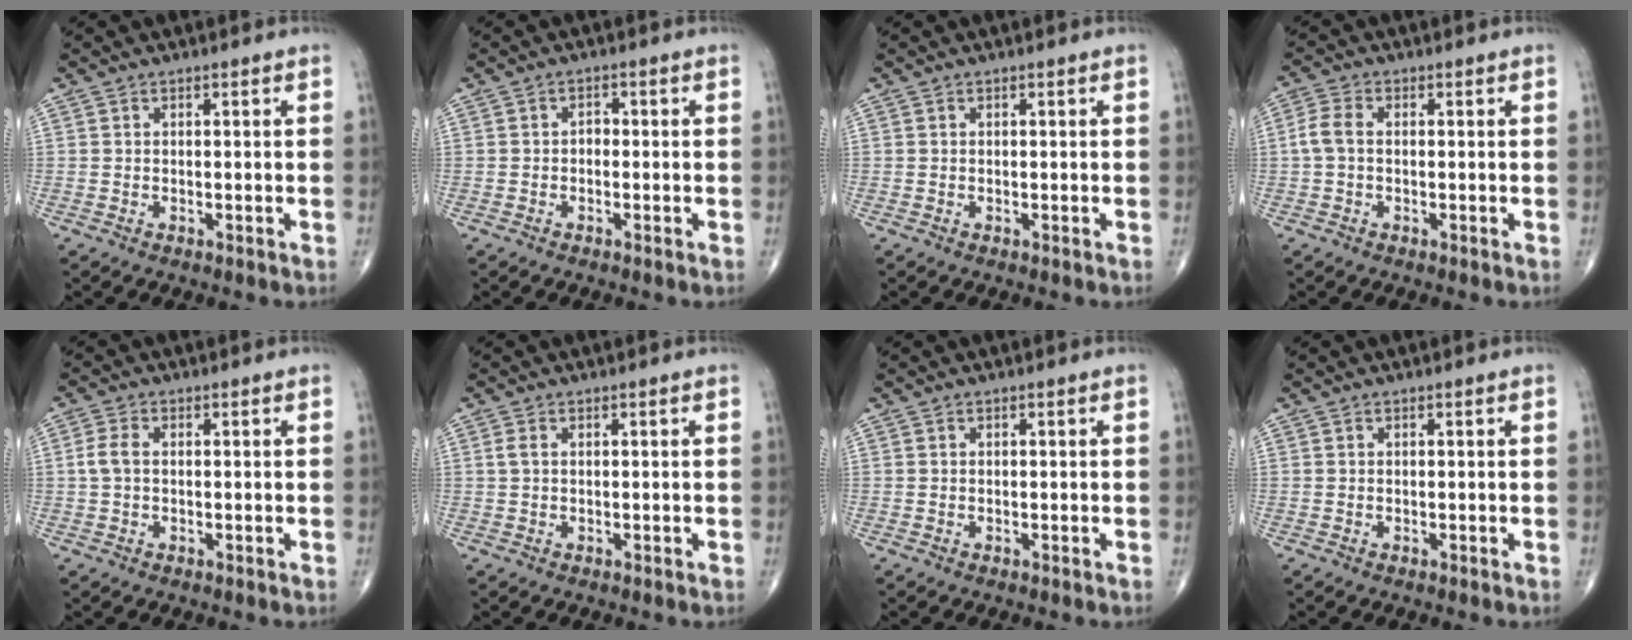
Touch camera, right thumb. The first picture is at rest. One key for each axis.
{"total": 1.4, "fx": -0.4, "fy": 1.0, "fz": 0.9, "tx": -0.004, "ty": 0.005, "tz": -0.011}
{"total": 0.0}
{"total": 3.8, "fx": -0.1, "fy": 2.3, "fz": 3.0, "tx": -0.072, "ty": 0.010, "tz": -0.008}
{"total": 3.1, "fx": 0.1, "fy": 1.9, "fz": 2.4, "tx": -0.059, "ty": 0.008, "tz": -0.001}
{"total": 1.3, "fx": 0.3, "fy": 0.7, "fz": 1.0, "tx": -0.028, "ty": 0.006, "tz": 0.006}
{"total": 0.0}
{"total": 0.0}